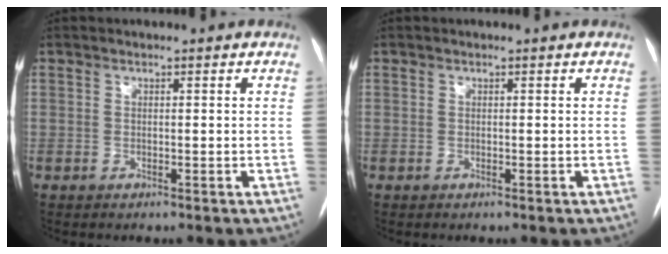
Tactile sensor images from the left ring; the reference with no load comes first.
{"total": 0.0}